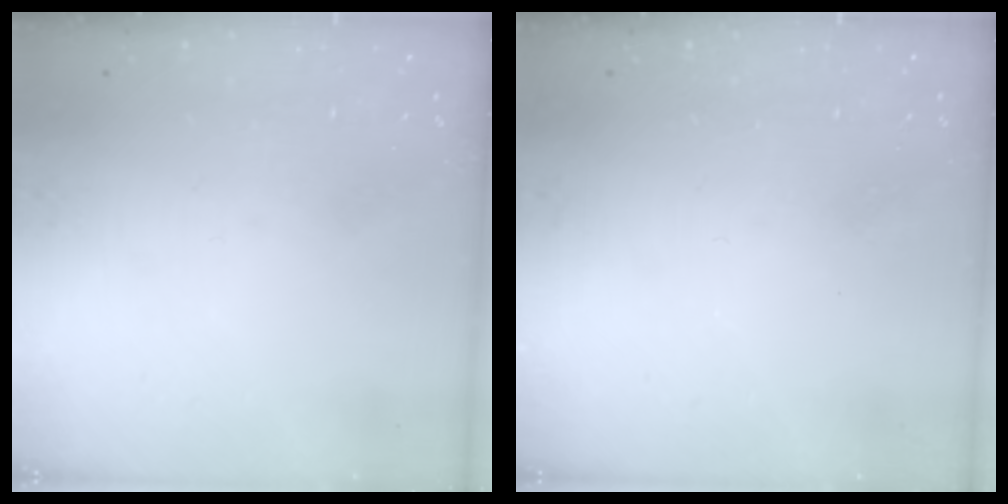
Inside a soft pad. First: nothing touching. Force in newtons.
{"total": 0.0}